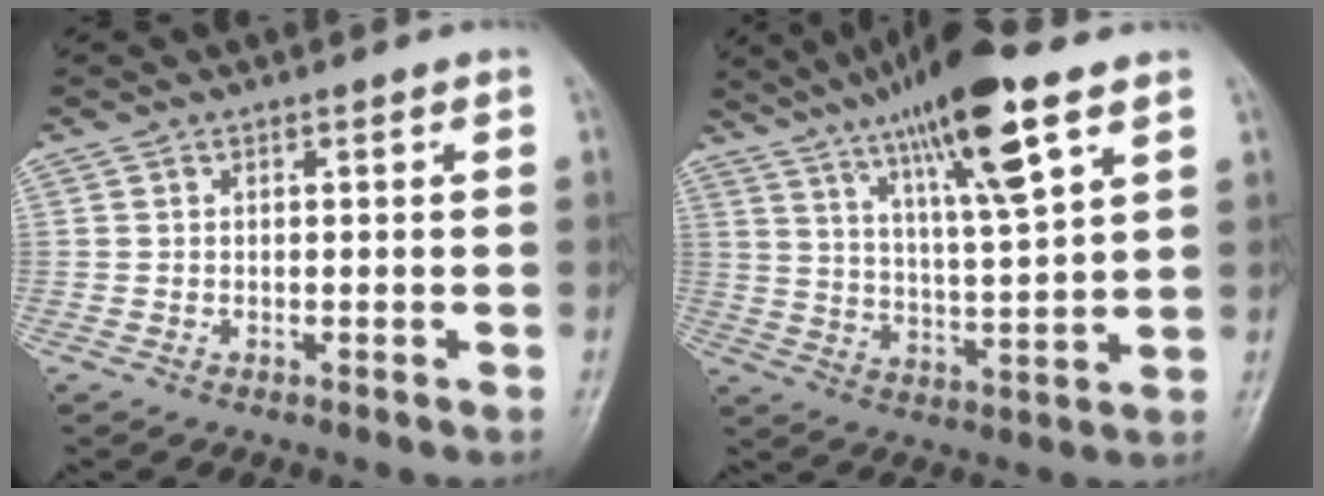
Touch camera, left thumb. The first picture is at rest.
{"total": 17.6, "force": [10.4, 2.7, 13.9], "torque": [-0.229, -0.036, 0.180]}